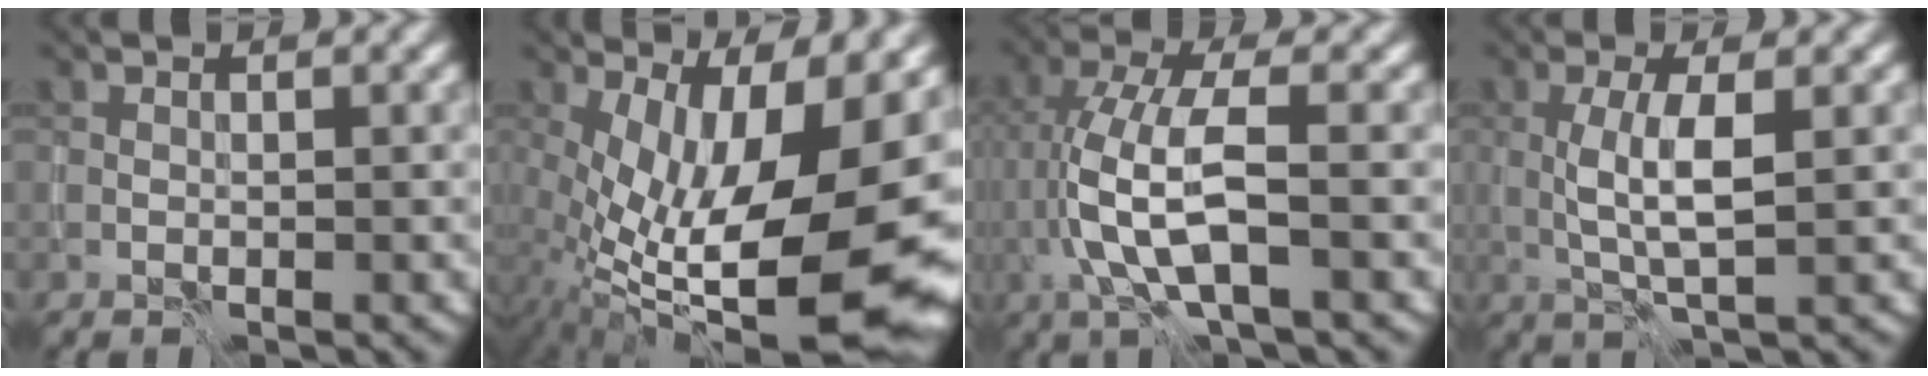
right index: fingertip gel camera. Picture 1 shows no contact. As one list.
[{"total": 17.0, "force": [-1.5, 6.4, 15.7], "torque": [-0.248, -0.033, -0.008]}, {"total": 6.4, "force": [-1.3, 1.9, 6.0], "torque": [-0.134, 0.008, -0.029]}, {"total": 3.7, "force": [0.0, 0.7, 3.6], "torque": [-0.075, 0.003, 0.001]}]